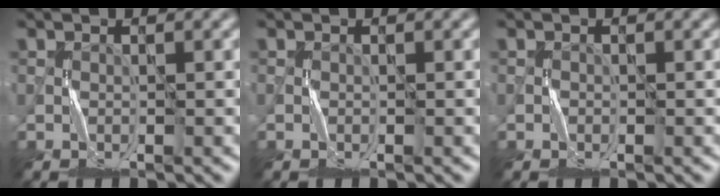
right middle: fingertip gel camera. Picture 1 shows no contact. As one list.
[{"total": 0.0}, {"total": 0.5, "force": [-0.3, 0.4, 0.0], "torque": [-0.001, 0.002, -0.005]}]